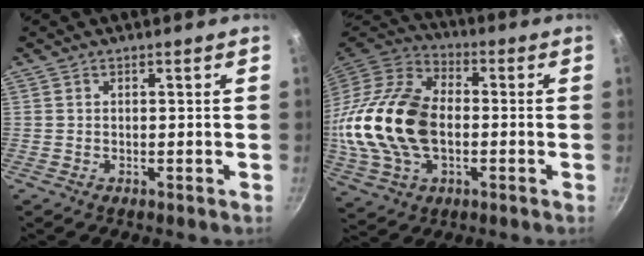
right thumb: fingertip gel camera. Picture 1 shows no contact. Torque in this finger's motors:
{"motor_torque": [1.86, 3.15, 1.52, -1.24, 0.49]}